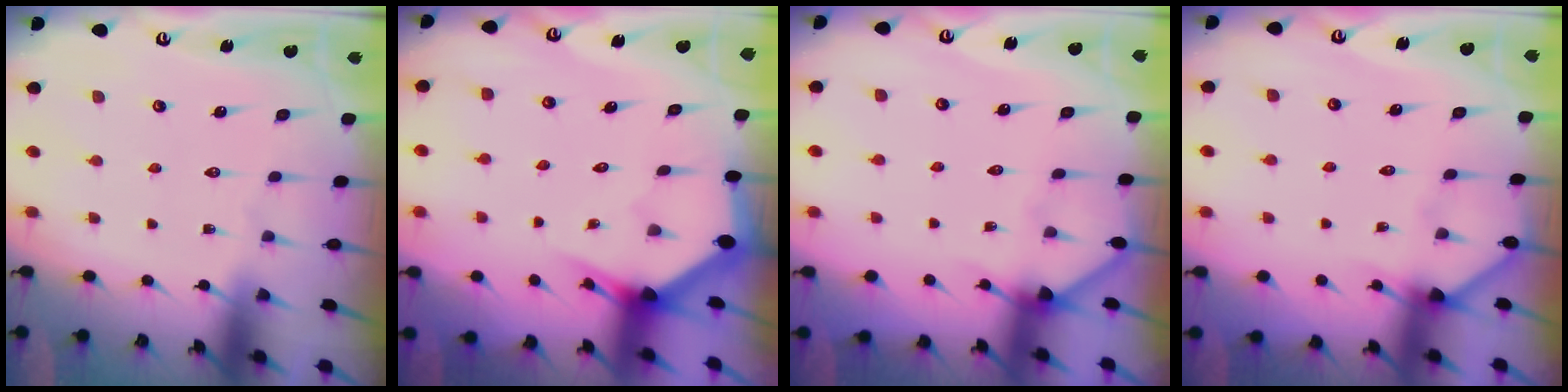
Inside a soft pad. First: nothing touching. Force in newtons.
{"total": 2.8, "press": 2.8, "slide": 0.0}
{"total": 3.9, "press": 3.9, "slide": 0.3}
{"total": 3.7, "press": 3.7, "slide": 0.3}